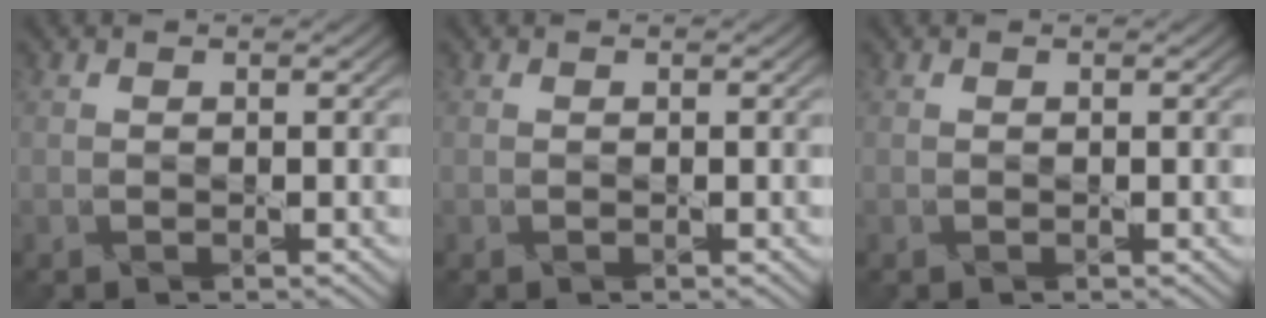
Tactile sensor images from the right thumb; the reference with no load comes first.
{"total": 0.0}
{"total": 0.0}